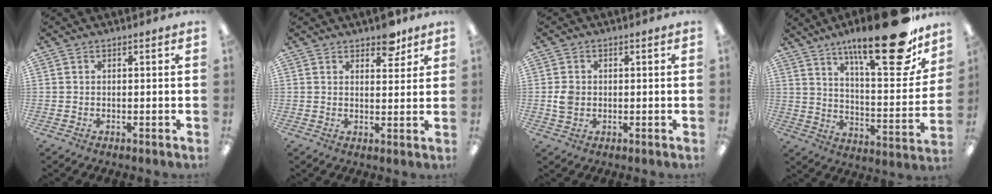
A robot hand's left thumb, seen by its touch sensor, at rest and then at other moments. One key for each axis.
{"total": 5.7, "fx": 4.5, "fy": 2.6, "fz": 2.4, "tx": -0.008, "ty": -0.027, "tz": 0.073}
{"total": 3.6, "fx": -0.1, "fy": 3.0, "fz": 1.9, "tx": -0.027, "ty": 0.004, "tz": -0.002}
{"total": 24.6, "fx": 16.6, "fy": 7.2, "fz": 16.8, "tx": -0.244, "ty": -0.106, "tz": 0.263}